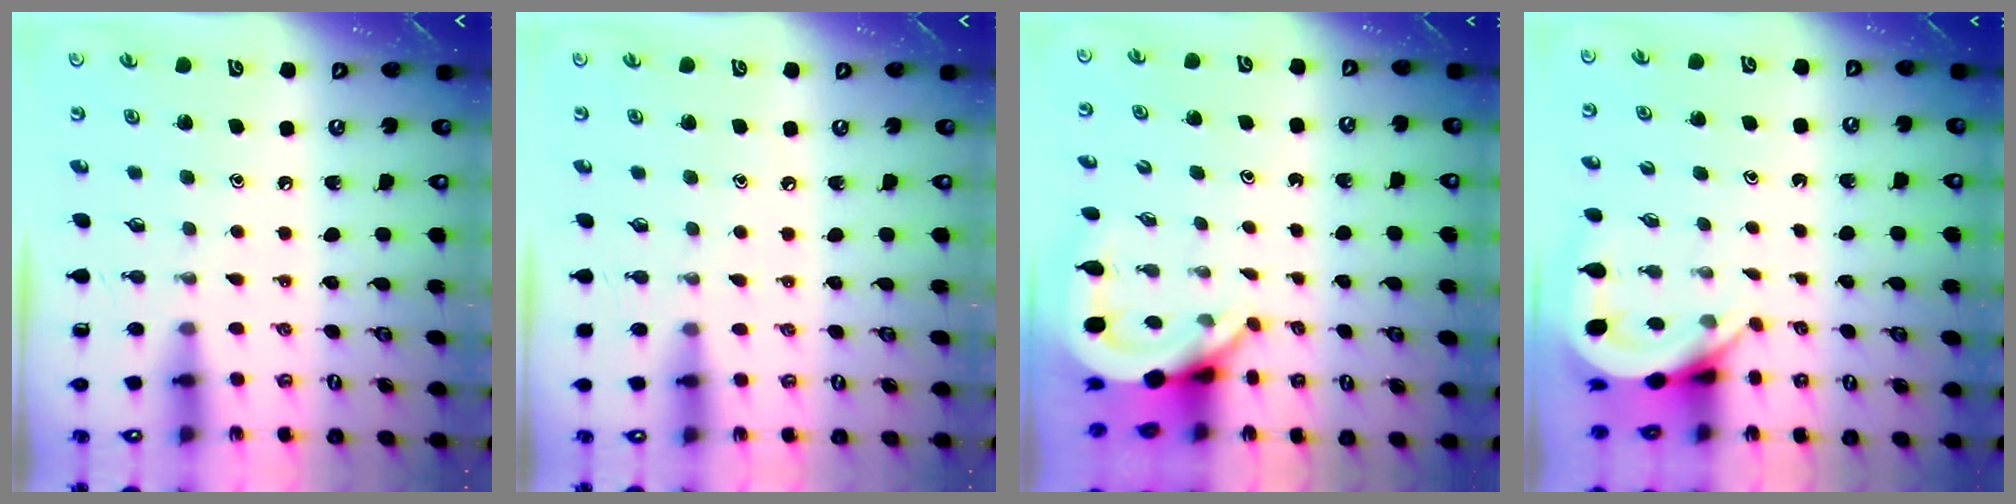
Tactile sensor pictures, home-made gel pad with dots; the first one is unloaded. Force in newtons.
{"total": 3.2, "press": 3.2, "slide": 0.5}
{"total": 6.4, "press": 6.4, "slide": 0.5}
{"total": 4.6, "press": 4.6, "slide": 0.3}